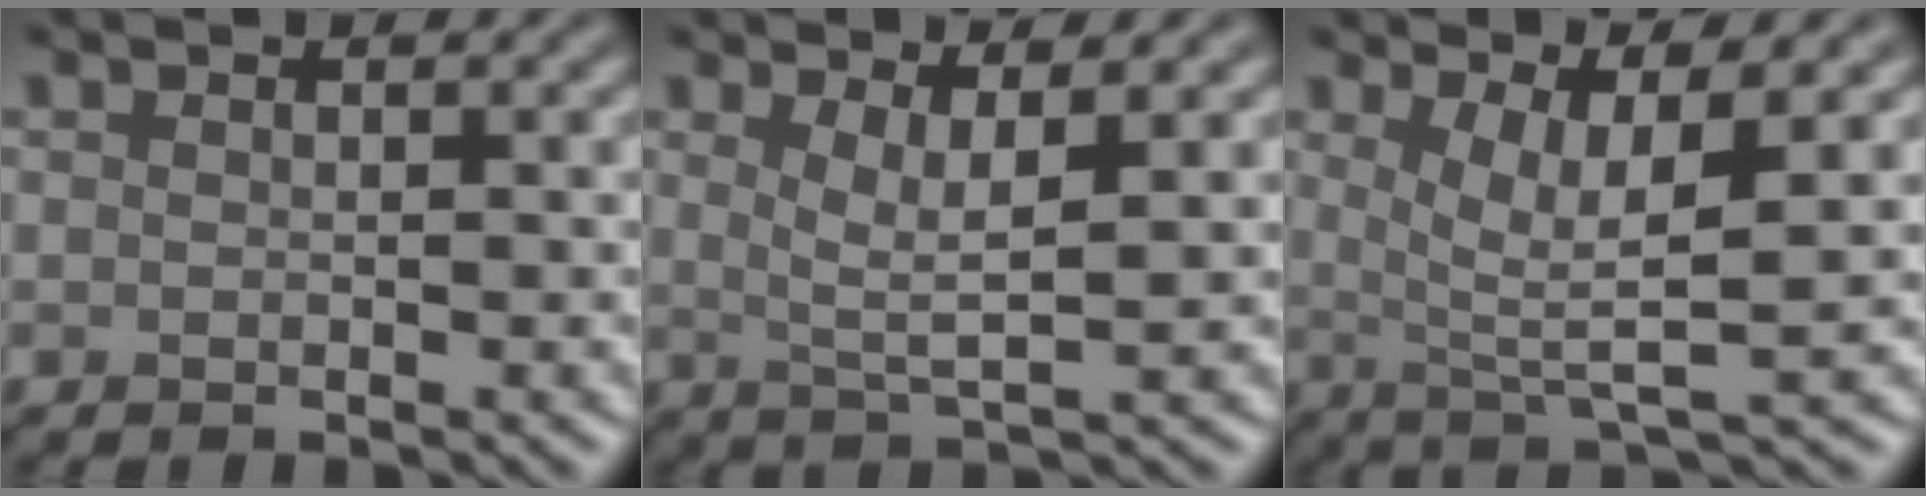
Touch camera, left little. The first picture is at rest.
{"total": 3.3, "force": [1.2, 0.6, 2.9], "torque": [-0.052, -0.008, 0.025]}
{"total": 5.3, "force": [1.4, 1.1, 5.0], "torque": [-0.084, -0.006, 0.026]}